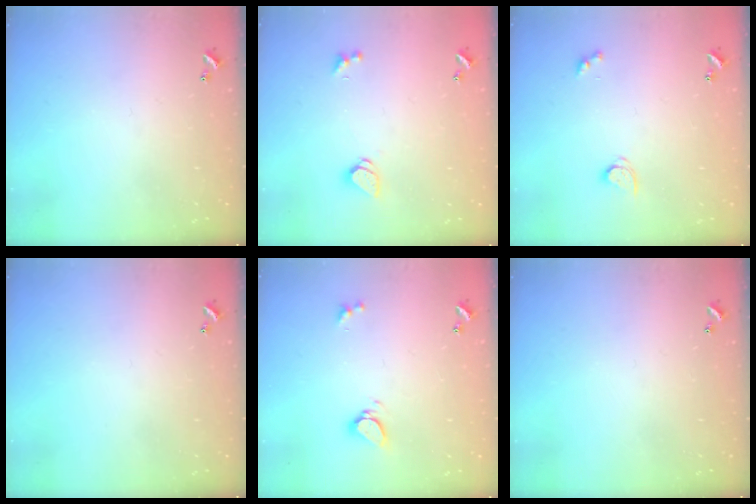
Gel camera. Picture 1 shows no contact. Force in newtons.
{"total": 1.5, "press": 1.4, "slide": 0.5}
{"total": 2.8, "press": 2.8, "slide": 0.3}
{"total": 0.0}
{"total": 4.4, "press": 4.4, "slide": 0.6}
{"total": 0.0}